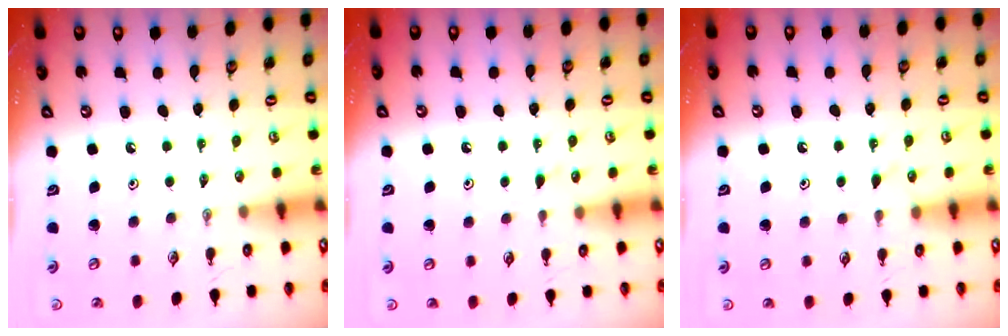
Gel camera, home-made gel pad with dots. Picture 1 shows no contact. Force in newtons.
{"total": 6.0, "press": 6.0, "slide": 0.5}
{"total": 6.1, "press": 6.1, "slide": 0.5}